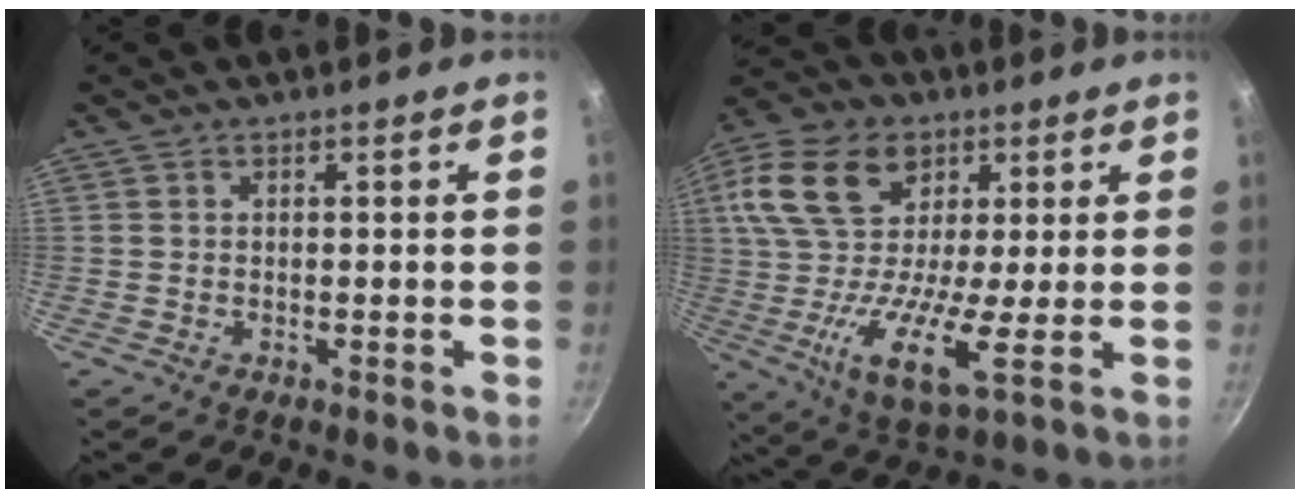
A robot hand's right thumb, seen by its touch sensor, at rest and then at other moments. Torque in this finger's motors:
{"motor_torque": [1.55, 2.26, 0.72, -0.38, 0.44]}